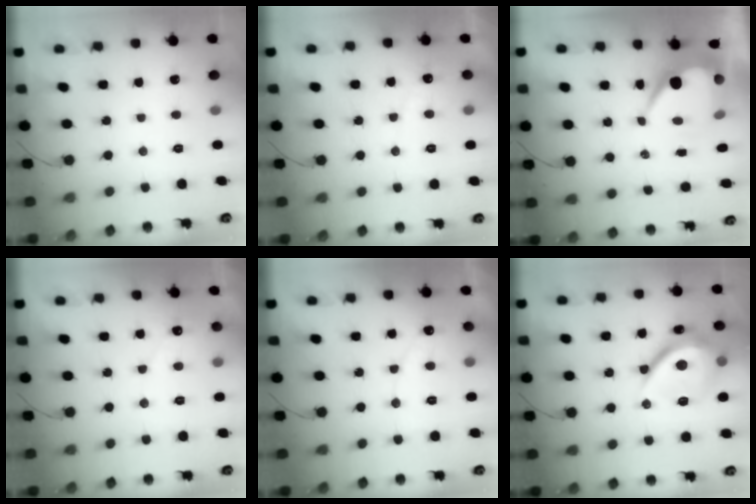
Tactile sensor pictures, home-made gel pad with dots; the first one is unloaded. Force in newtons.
{"total": 3.0, "press": 3.0, "slide": 0.1}
{"total": 10.2, "press": 10.2, "slide": 0.9}
{"total": 2.5, "press": 2.5, "slide": 0.1}
{"total": 4.7, "press": 4.7, "slide": 0.4}
{"total": 13.4, "press": 13.3, "slide": 1.0}